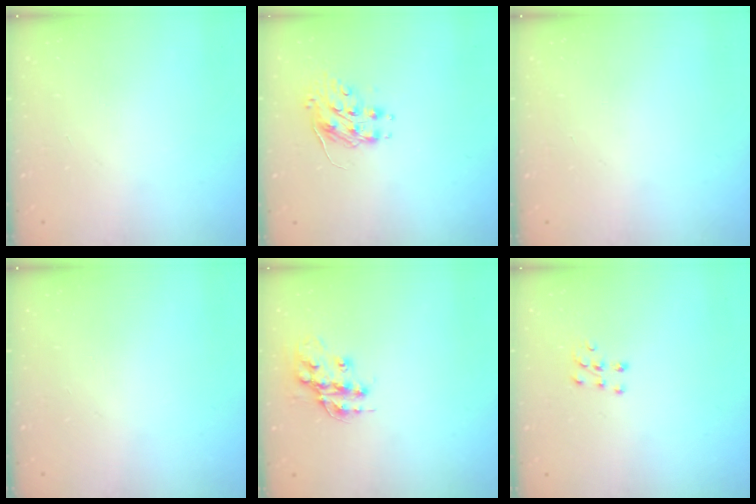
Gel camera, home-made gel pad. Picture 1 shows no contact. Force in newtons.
{"total": 8.5, "press": 8.4, "slide": 0.6}
{"total": 0.0}
{"total": 0.0}
{"total": 14.0, "press": 14.0, "slide": 0.7}
{"total": 7.6, "press": 7.6, "slide": 0.5}